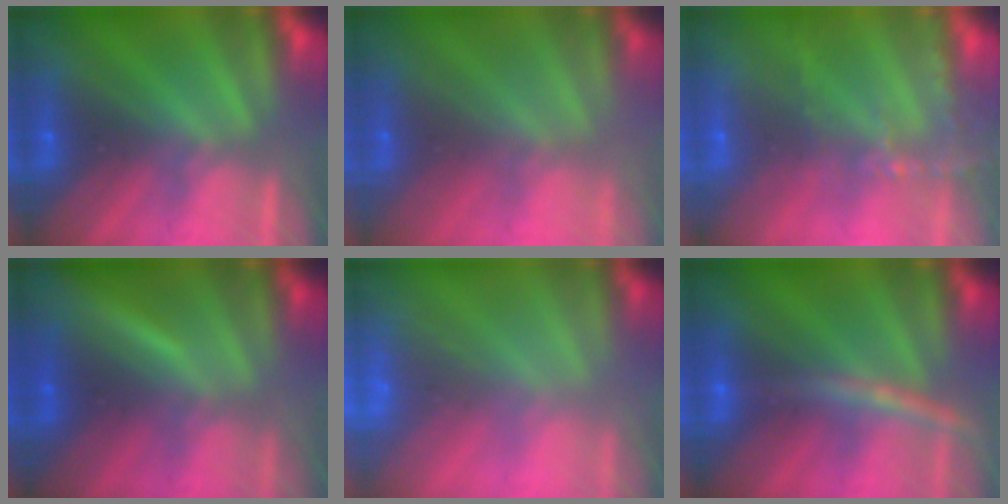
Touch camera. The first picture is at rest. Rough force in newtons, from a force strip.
{"total": 7.3}
{"total": 8.2}
{"total": 1.7}
{"total": 6.8}
{"total": 2.8}